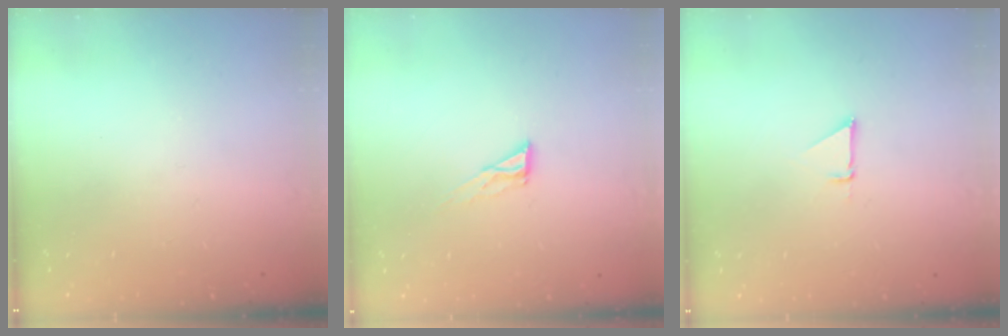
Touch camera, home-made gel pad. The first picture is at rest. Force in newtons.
{"total": 6.5, "press": 6.5, "slide": 0.4}
{"total": 1.5, "press": 1.5, "slide": 0.0}